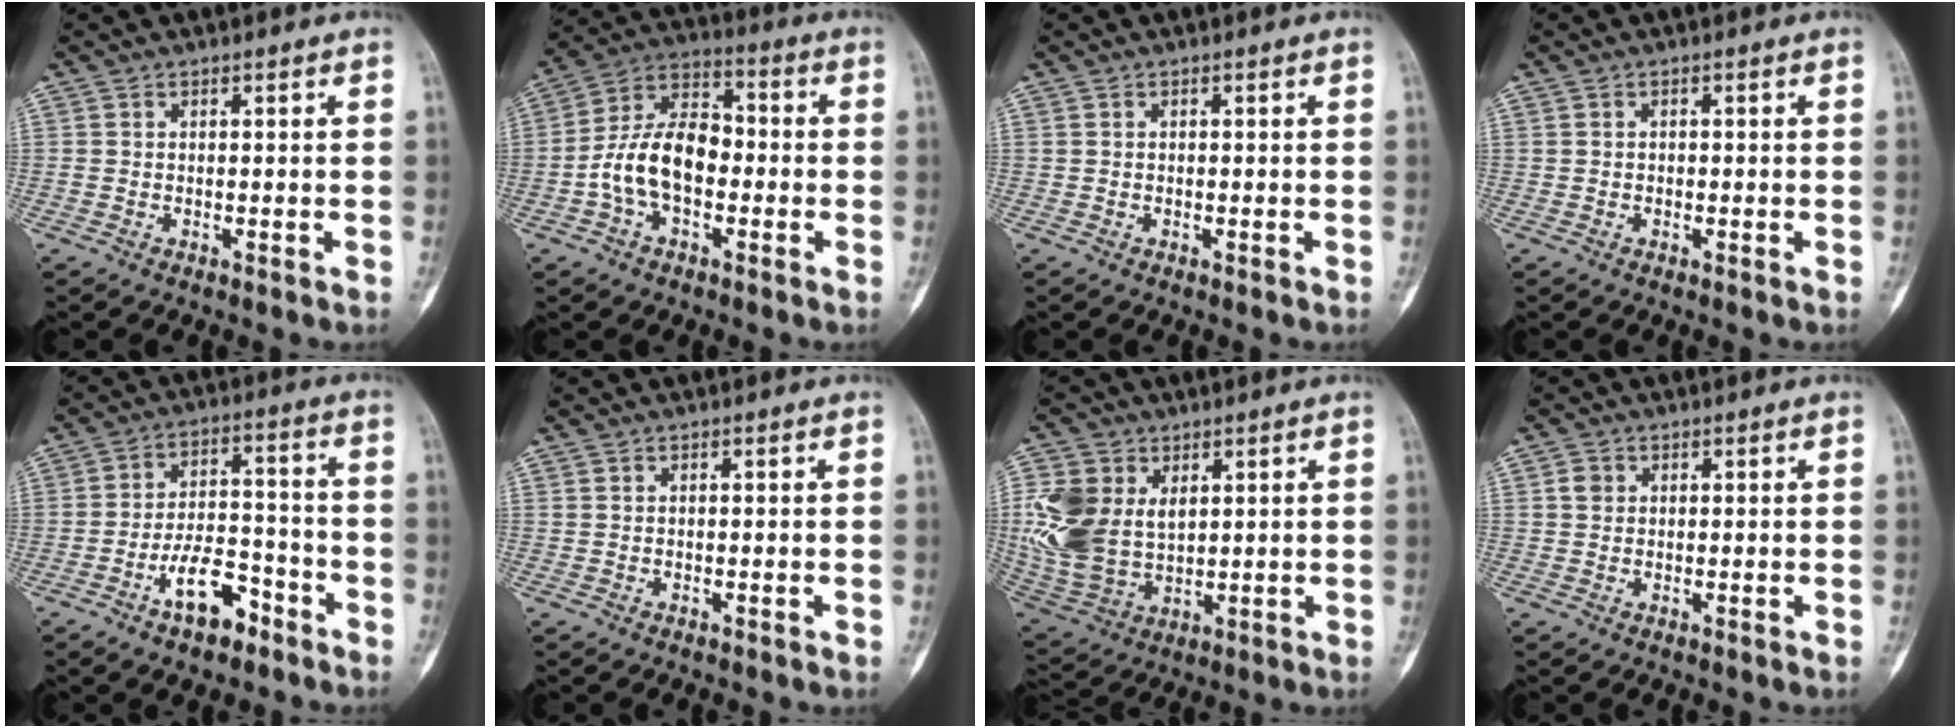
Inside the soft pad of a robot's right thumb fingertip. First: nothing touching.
{"total": 13.1, "force": [-2.3, 8.1, 10.0], "torque": [-0.170, 0.043, -0.052]}
{"total": 0.0}
{"total": 0.6, "force": [-0.1, 0.6, 0.2], "torque": [-0.001, 0.003, -0.002]}
{"total": 9.8, "force": [-5.6, 4.8, 6.4], "torque": [-0.090, 0.048, -0.096]}
{"total": 0.0}
{"total": 14.3, "force": [3.2, 10.3, 9.4], "torque": [-0.192, -0.015, 0.075]}
{"total": 1.9, "force": [0.5, 1.7, 0.8], "torque": [-0.003, 0.001, 0.005]}